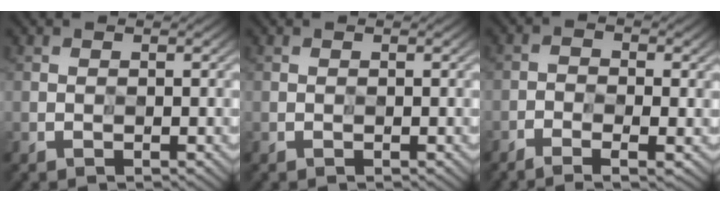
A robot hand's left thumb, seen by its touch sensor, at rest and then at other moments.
{"total": 0.0}
{"total": 4.9, "force": [-3.0, 1.7, 3.5], "torque": [-0.066, -0.008, -0.046]}